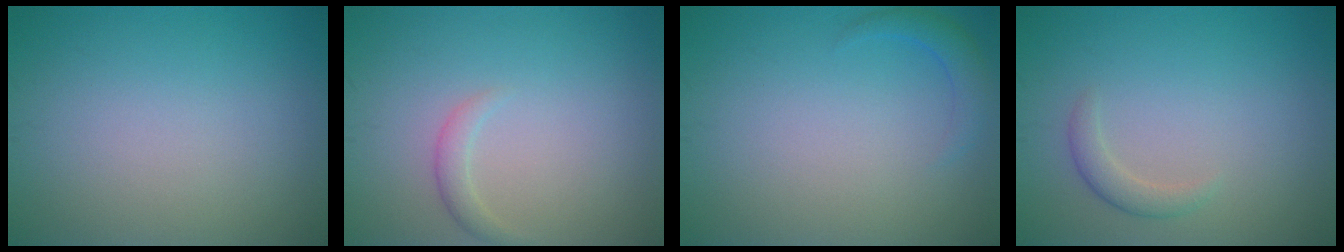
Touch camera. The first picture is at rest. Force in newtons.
{"total": 1.2, "press": 1.2, "slide": 0.0}
{"total": 1.6, "press": 1.6, "slide": 0.2}
{"total": 1.5, "press": 1.5, "slide": 0.1}